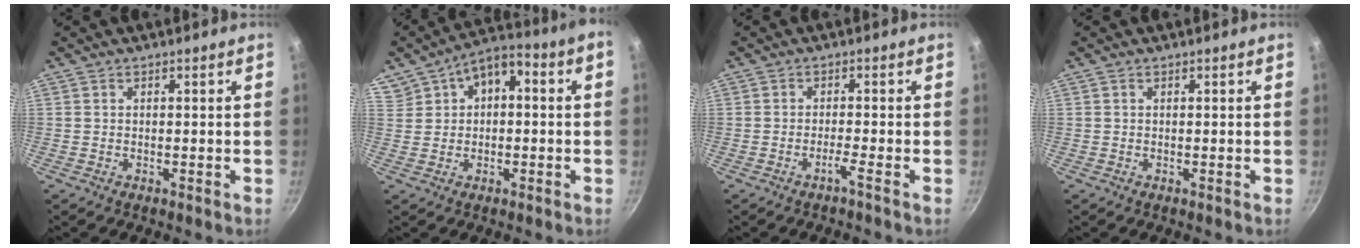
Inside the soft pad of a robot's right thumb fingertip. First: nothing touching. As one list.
[{"total": 10.9, "force": [2.8, 6.9, 8.0], "torque": [-0.123, 0.050, 0.048]}, {"total": 1.7, "force": [-1.1, -0.5, 1.2], "torque": [-0.030, 0.009, -0.022]}, {"total": 0.0}]